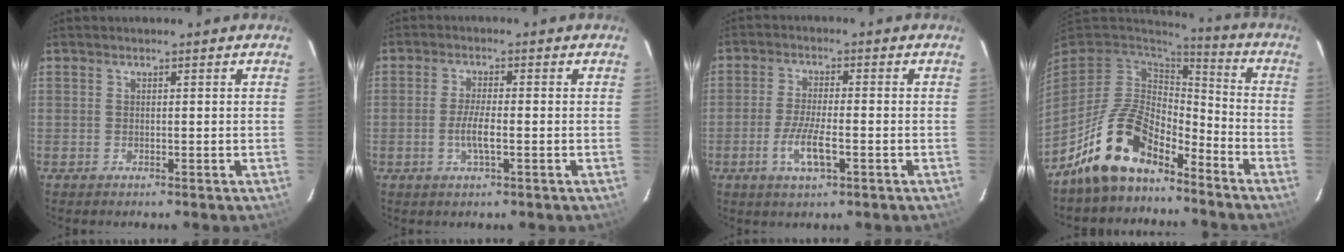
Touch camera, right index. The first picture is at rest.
{"total": 4.0, "force": [-1.2, 0.5, 3.8], "torque": [-0.075, -0.004, -0.022]}
{"total": 6.3, "force": [-2.6, 1.4, 5.6], "torque": [-0.117, -0.008, -0.050]}
{"total": 14.2, "force": [-10.2, 6.2, 7.6], "torque": [-0.166, 0.010, -0.187]}